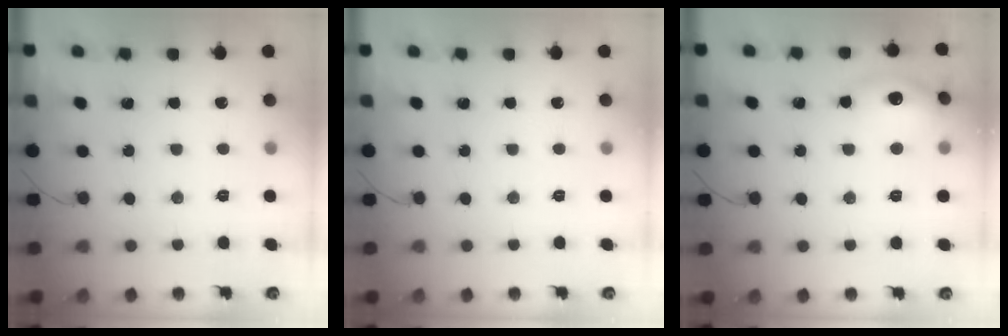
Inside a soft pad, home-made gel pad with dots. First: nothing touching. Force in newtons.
{"total": 0.0}
{"total": 11.9, "press": 11.9, "slide": 1.2}